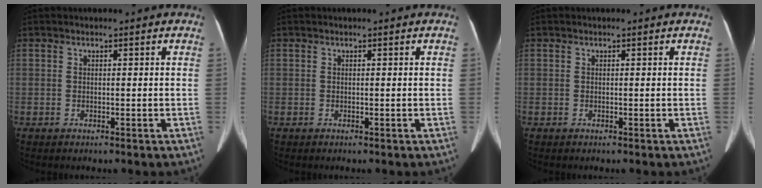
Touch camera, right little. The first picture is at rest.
{"total": 0.0}
{"total": 0.0}